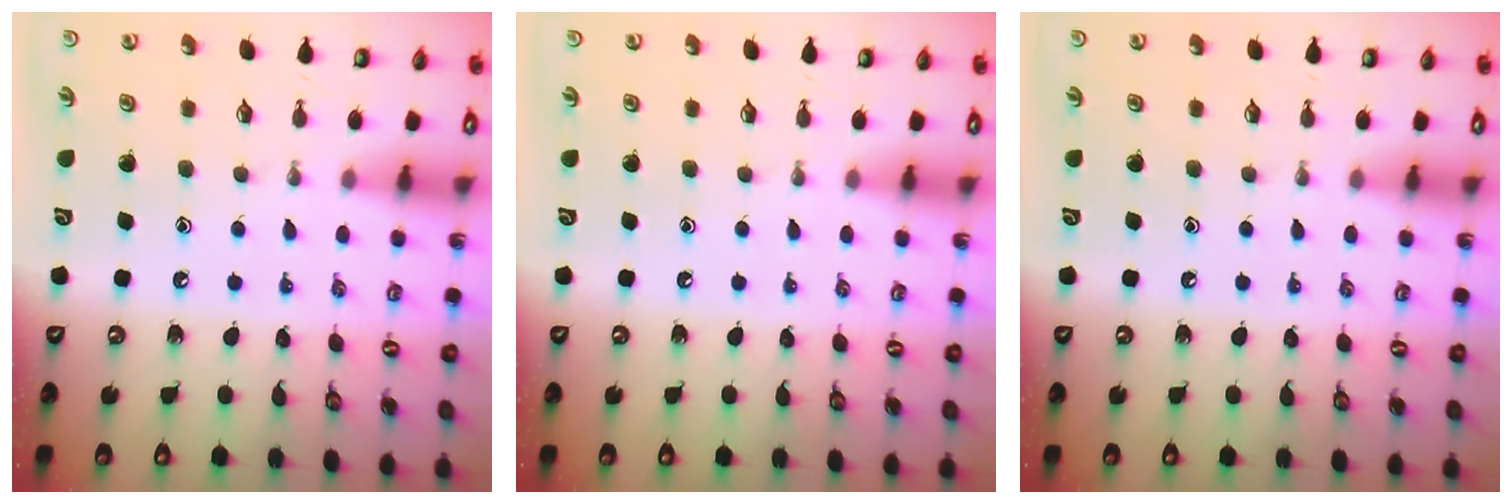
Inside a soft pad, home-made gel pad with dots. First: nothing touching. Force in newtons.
{"total": 0.0}
{"total": 0.0}